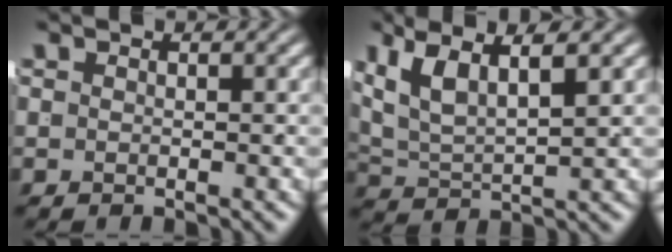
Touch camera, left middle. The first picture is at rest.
{"total": 7.2, "force": [2.5, 4.7, 4.8], "torque": [-0.108, -0.005, 0.044]}